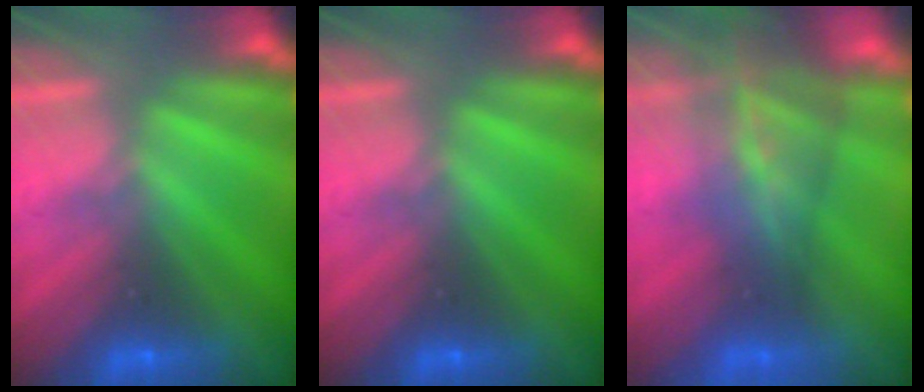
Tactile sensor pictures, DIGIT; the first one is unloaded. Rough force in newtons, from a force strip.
{"total": 0.0}
{"total": 7.4}